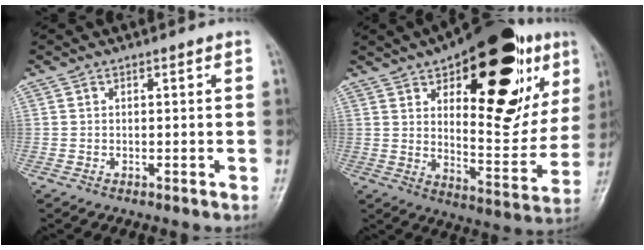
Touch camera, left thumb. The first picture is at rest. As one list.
[{"total": 28.9, "force": [12.7, 12.6, 22.8], "torque": [-0.271, -0.025, 0.187]}]